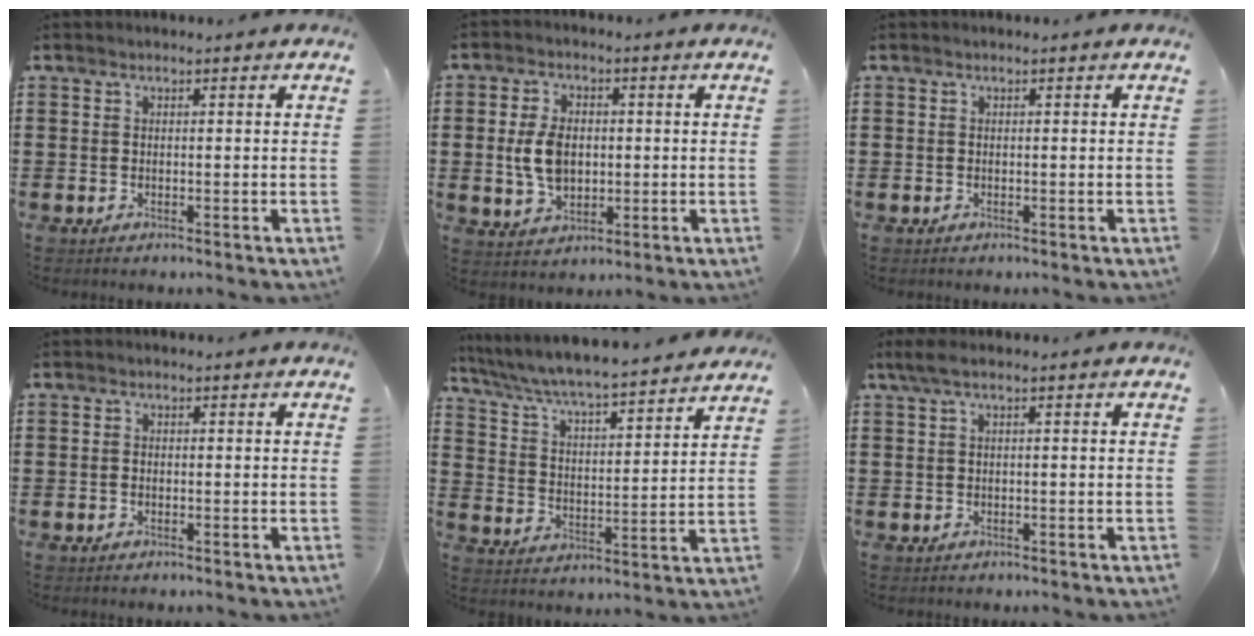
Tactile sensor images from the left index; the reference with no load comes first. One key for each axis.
{"total": 6.8, "fx": 0.1, "fy": 4.3, "fz": 5.3, "tx": -0.131, "ty": 0.003, "tz": -0.006}
{"total": 0.0}
{"total": 0.8, "fx": -0.4, "fy": 0.5, "fz": 0.6, "tx": -0.014, "ty": -0.001, "tz": -0.007}
{"total": 5.5, "fx": 5.2, "fy": -0.3, "fz": 1.6, "tx": -0.055, "ty": -0.040, "tz": 0.084}
{"total": 2.1, "fx": -0.1, "fy": 0.4, "fz": 2.1, "tx": -0.044, "ty": -0.002, "tz": -0.005}